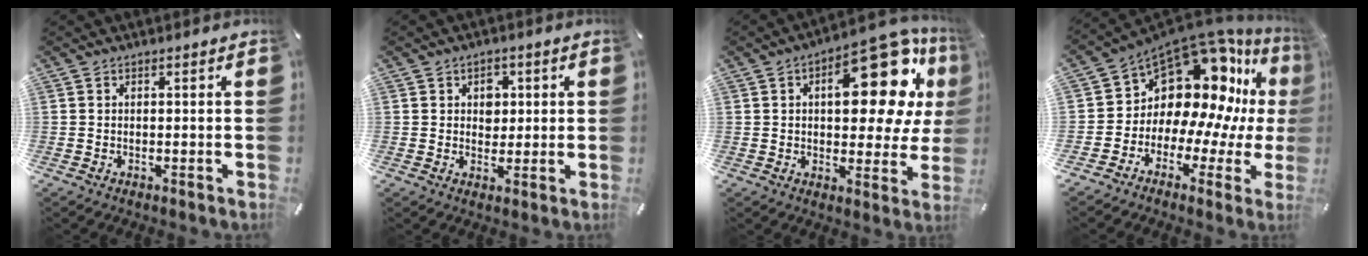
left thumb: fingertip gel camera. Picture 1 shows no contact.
{"total": 4.1, "force": [0.7, 3.7, 1.6], "torque": [-0.008, -0.004, 0.004]}
{"total": 21.3, "force": [7.3, 10.2, 17.2], "torque": [-0.215, -0.048, 0.112]}
{"total": 13.9, "force": [6.9, 9.5, 7.5], "torque": [-0.122, -0.098, 0.121]}